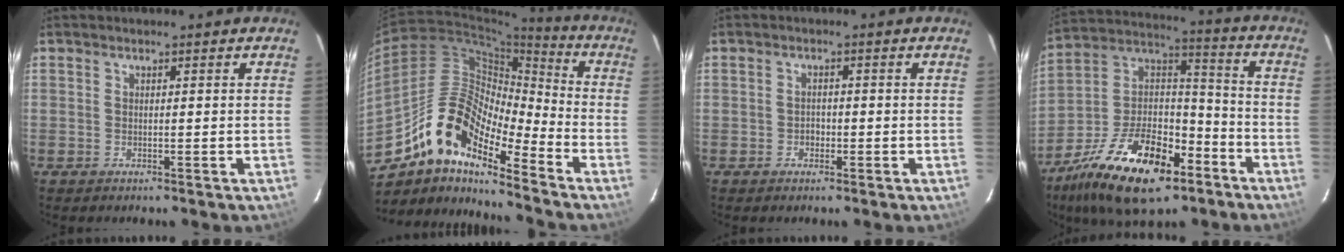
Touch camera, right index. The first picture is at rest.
{"total": 15.8, "force": [-11.4, 4.8, 9.9], "torque": [-0.169, 0.007, -0.228]}
{"total": 1.6, "force": [-0.6, 1.4, 0.6], "torque": [-0.011, 0.005, -0.007]}
{"total": 23.2, "force": [-13.2, 11.5, 15.2], "torque": [-0.297, 0.011, -0.219]}